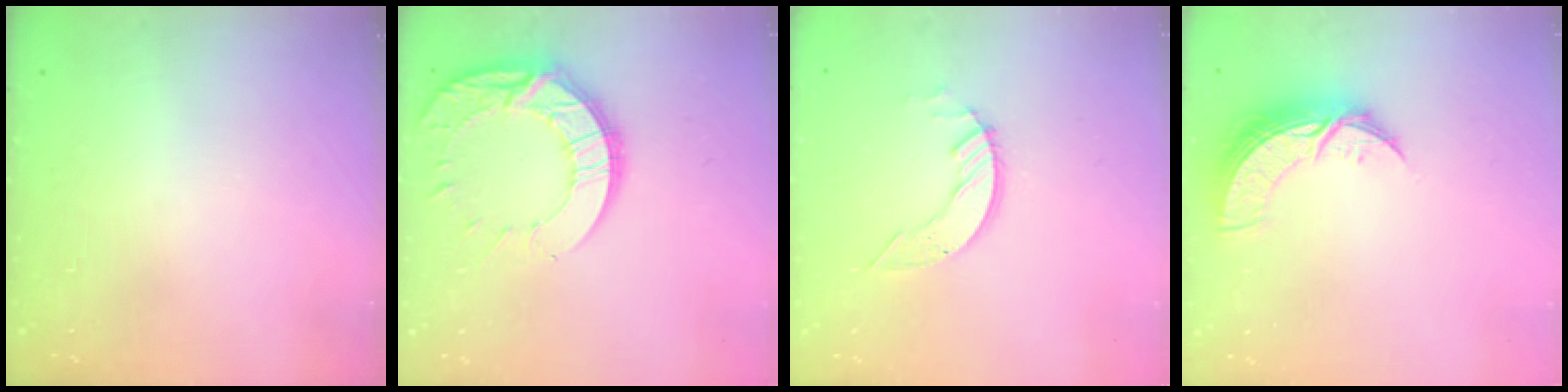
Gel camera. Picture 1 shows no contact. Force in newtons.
{"total": 15.2, "press": 15.2, "slide": 1.2}
{"total": 5.4, "press": 5.4, "slide": 0.1}
{"total": 9.5, "press": 9.5, "slide": 0.8}